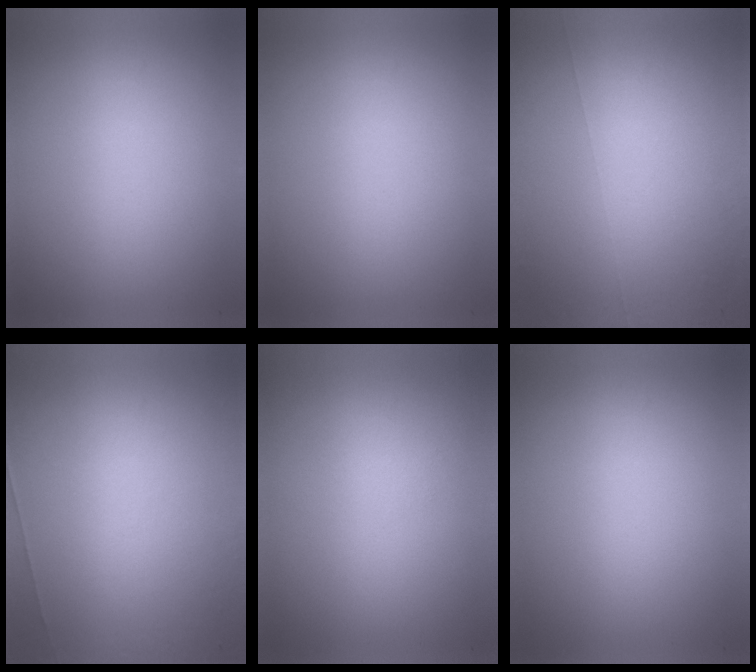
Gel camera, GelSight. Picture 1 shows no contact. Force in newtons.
{"total": 0.0}
{"total": 5.9}
{"total": 7.8}
{"total": 1.2}
{"total": 0.0}